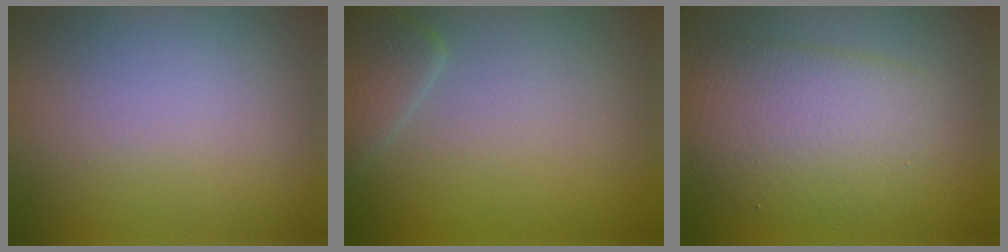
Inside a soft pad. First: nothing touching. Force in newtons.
{"total": 2.2, "press": 2.1, "slide": 0.2}
{"total": 5.7, "press": 5.7, "slide": 0.1}